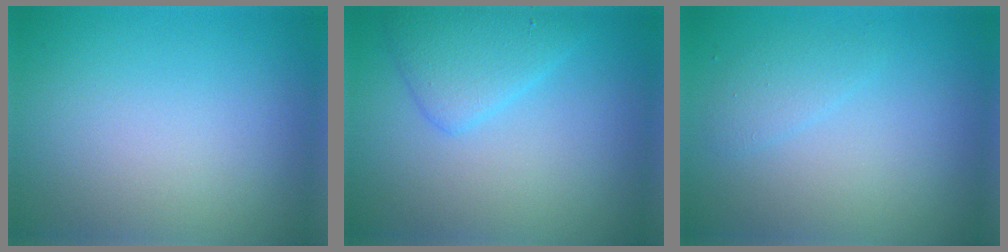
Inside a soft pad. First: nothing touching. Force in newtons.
{"total": 3.2, "press": 3.2, "slide": 0.1}
{"total": 1.3, "press": 1.3, "slide": 0.0}